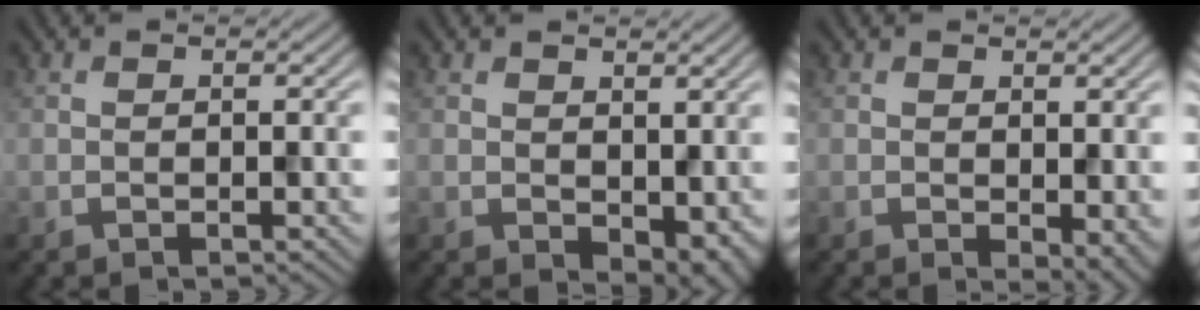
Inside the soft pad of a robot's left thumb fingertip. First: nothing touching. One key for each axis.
{"total": 3.8, "fx": 0.6, "fy": 2.4, "fz": 2.8, "tx": -0.045, "ty": -0.014, "tz": 0.016}
{"total": 3.5, "fx": -0.4, "fy": 1.8, "fz": 3.0, "tx": -0.039, "ty": -0.011, "tz": -0.001}